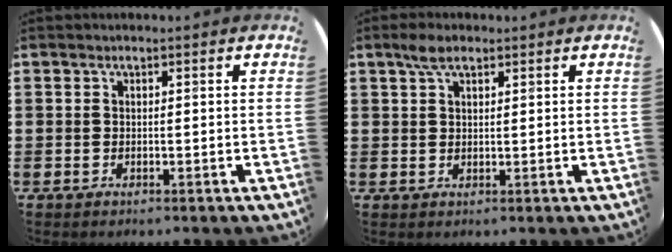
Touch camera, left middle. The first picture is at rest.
{"total": 3.1, "force": [2.2, 1.4, 1.7], "torque": [-0.029, 0.004, 0.037]}